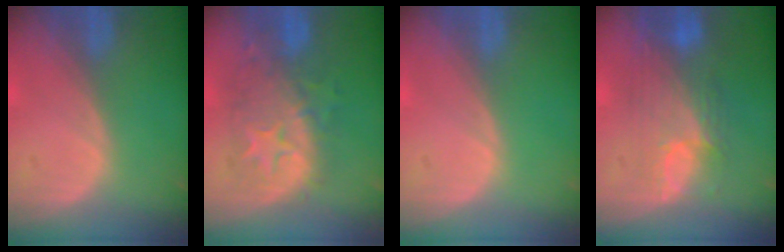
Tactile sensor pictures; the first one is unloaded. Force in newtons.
{"total": 9.0, "press": 9.0, "slide": 0.3}
{"total": 0.0}
{"total": 9.2, "press": 8.2, "slide": 4.3}